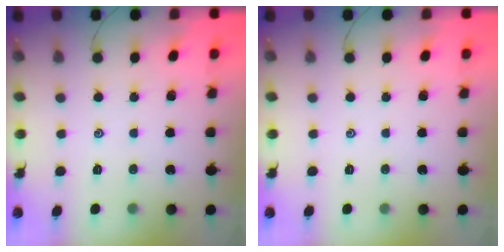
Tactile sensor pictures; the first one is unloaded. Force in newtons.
{"total": 0.0}